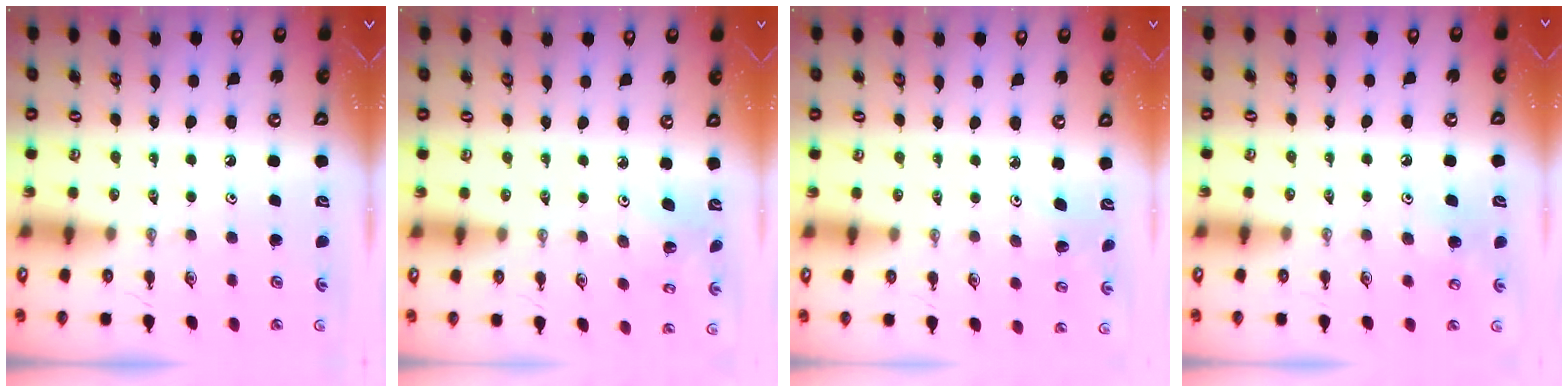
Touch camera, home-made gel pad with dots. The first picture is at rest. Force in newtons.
{"total": 4.1, "press": 4.1, "slide": 0.2}
{"total": 2.9, "press": 2.9, "slide": 0.3}
{"total": 7.5, "press": 7.5, "slide": 0.9}